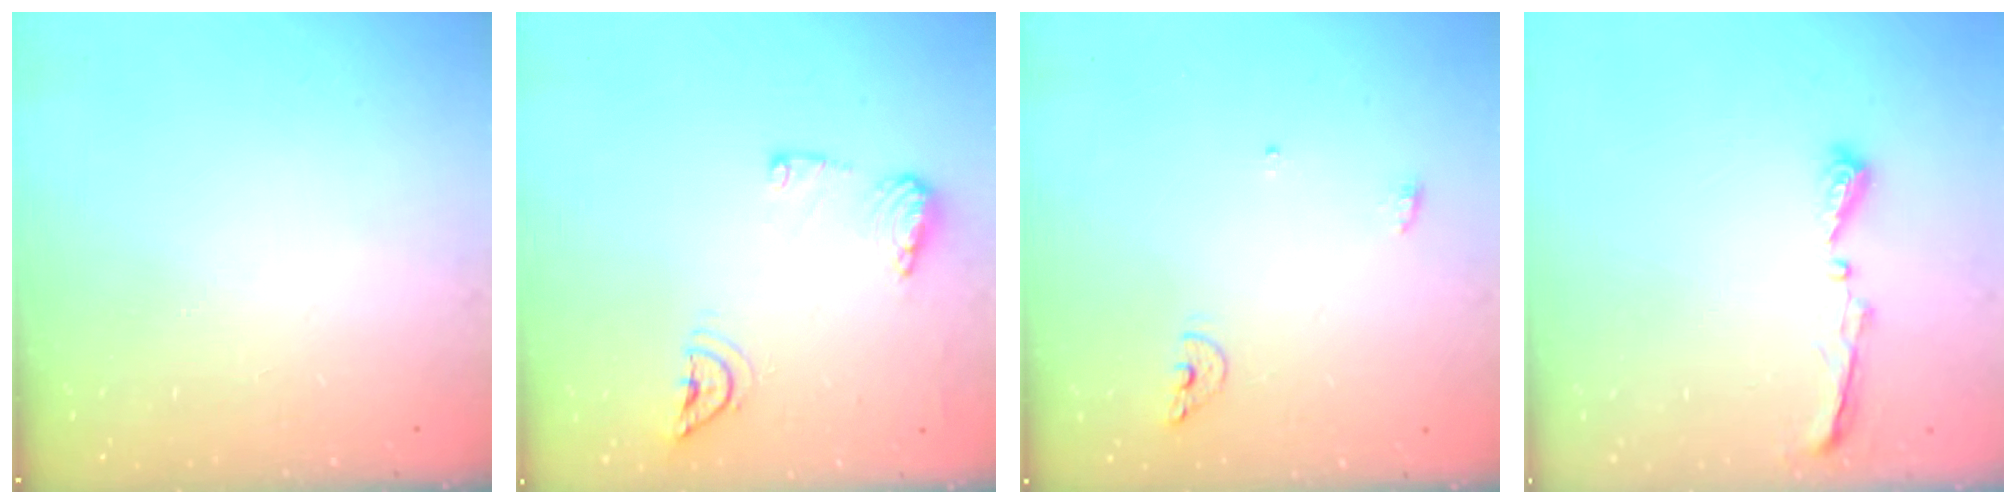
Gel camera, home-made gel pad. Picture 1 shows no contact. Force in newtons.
{"total": 9.7, "press": 9.7, "slide": 0.3}
{"total": 5.6, "press": 5.5, "slide": 1.0}
{"total": 5.5, "press": 5.5, "slide": 0.5}